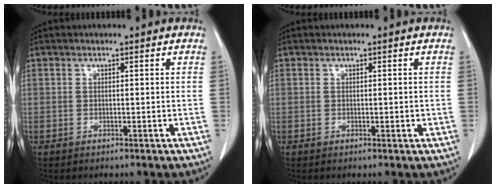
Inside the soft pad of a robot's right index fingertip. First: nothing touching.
{"total": 1.0, "force": [0.0, 0.6, 0.8], "torque": [-0.009, 0.000, 0.003]}